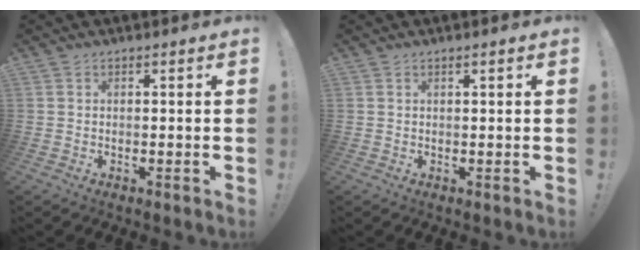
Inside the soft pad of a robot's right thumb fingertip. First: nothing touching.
{"total": 1.1, "force": [0.6, -0.1, 0.9], "torque": [-0.010, -0.003, 0.008]}